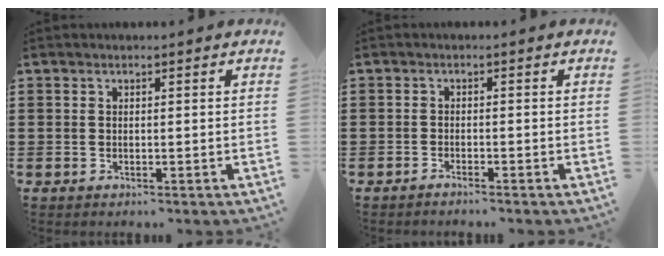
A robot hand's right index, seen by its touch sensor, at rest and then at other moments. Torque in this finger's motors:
{"motor_torque": [-0.23, 0.55, 0.00, -0.02]}